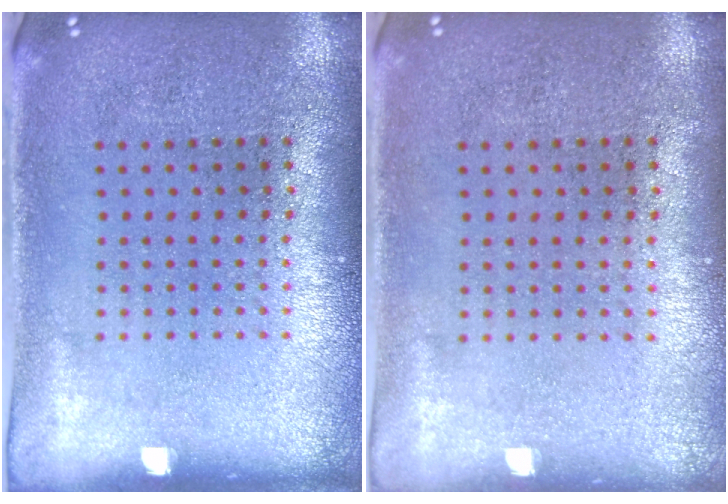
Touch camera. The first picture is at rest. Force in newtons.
{"total": 0.0}